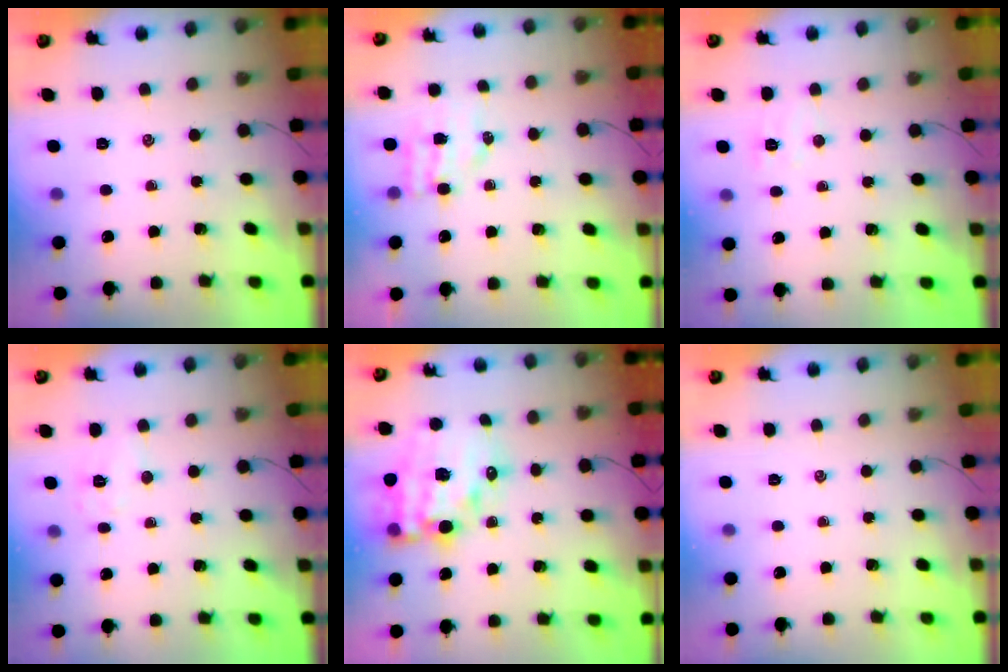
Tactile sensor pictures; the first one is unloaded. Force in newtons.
{"total": 4.9, "press": 4.8, "slide": 0.8}
{"total": 4.6, "press": 4.5, "slide": 1.0}
{"total": 6.2, "press": 6.1, "slide": 0.9}
{"total": 18.1, "press": 17.5, "slide": 4.6}
{"total": 0.0}